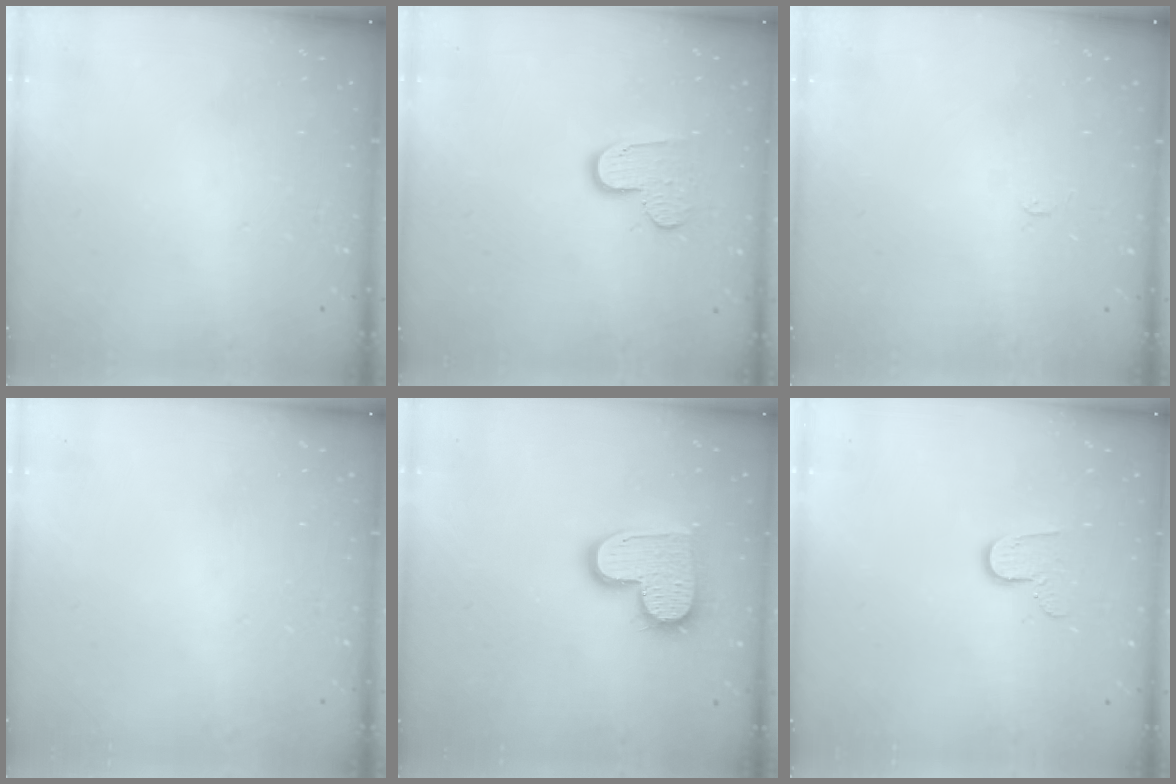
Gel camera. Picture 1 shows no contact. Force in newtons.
{"total": 9.1, "press": 9.1, "slide": 0.7}
{"total": 2.4, "press": 2.4, "slide": 0.3}
{"total": 0.8, "press": 0.8, "slide": 0.1}
{"total": 14.0, "press": 13.9, "slide": 0.8}
{"total": 6.4, "press": 6.4, "slide": 0.5}